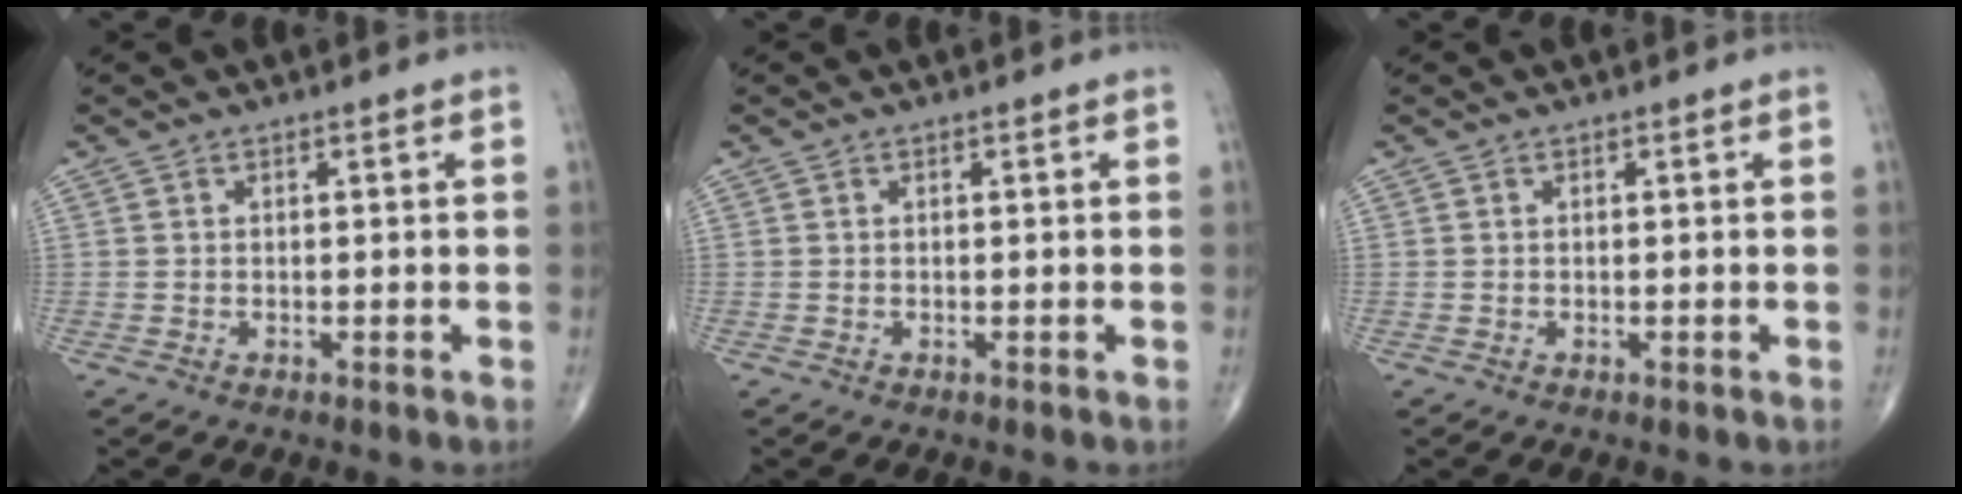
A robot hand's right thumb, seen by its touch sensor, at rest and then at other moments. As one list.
[{"total": 0.0}, {"total": 0.0}]